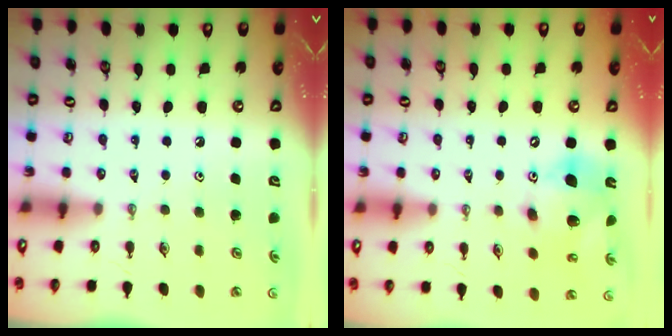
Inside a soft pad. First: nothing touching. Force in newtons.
{"total": 14.0, "press": 13.7, "slide": 2.7}